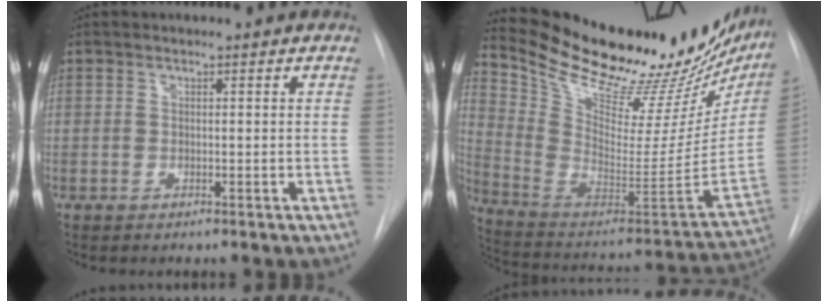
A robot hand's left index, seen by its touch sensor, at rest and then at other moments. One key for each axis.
{"total": 32.6, "fx": 27.3, "fy": 8.8, "fz": 15.6, "tx": -0.260, "ty": -0.078, "tz": 0.384}